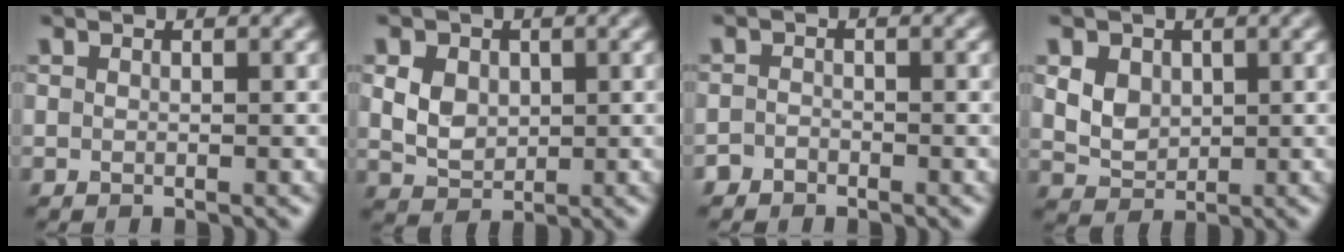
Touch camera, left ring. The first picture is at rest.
{"total": 3.5, "force": [0.7, 2.7, 2.0], "torque": [-0.048, 0.002, 0.015]}
{"total": 1.0, "force": [-0.8, 0.6, 0.0], "torque": [0.002, 0.003, -0.017]}
{"total": 4.3, "force": [1.4, 3.4, 2.3], "torque": [-0.052, 0.011, 0.023]}